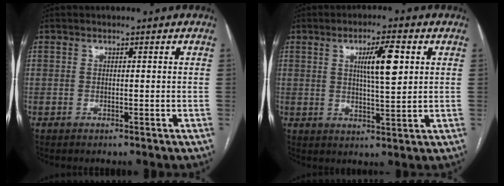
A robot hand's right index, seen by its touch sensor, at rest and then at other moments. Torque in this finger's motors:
{"motor_torque": [0.26, 0.00, 0.24, 0.05]}